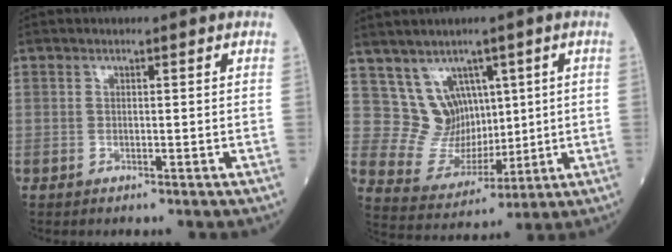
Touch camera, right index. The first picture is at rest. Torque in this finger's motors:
{"motor_torque": [-0.02, 0.12, -0.01, -0.03]}